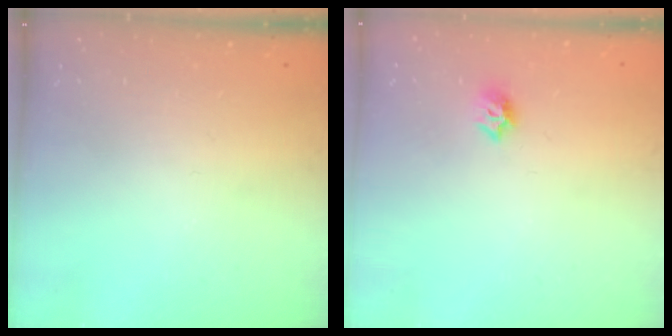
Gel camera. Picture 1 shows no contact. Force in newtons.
{"total": 6.3, "press": 6.3, "slide": 0.2}